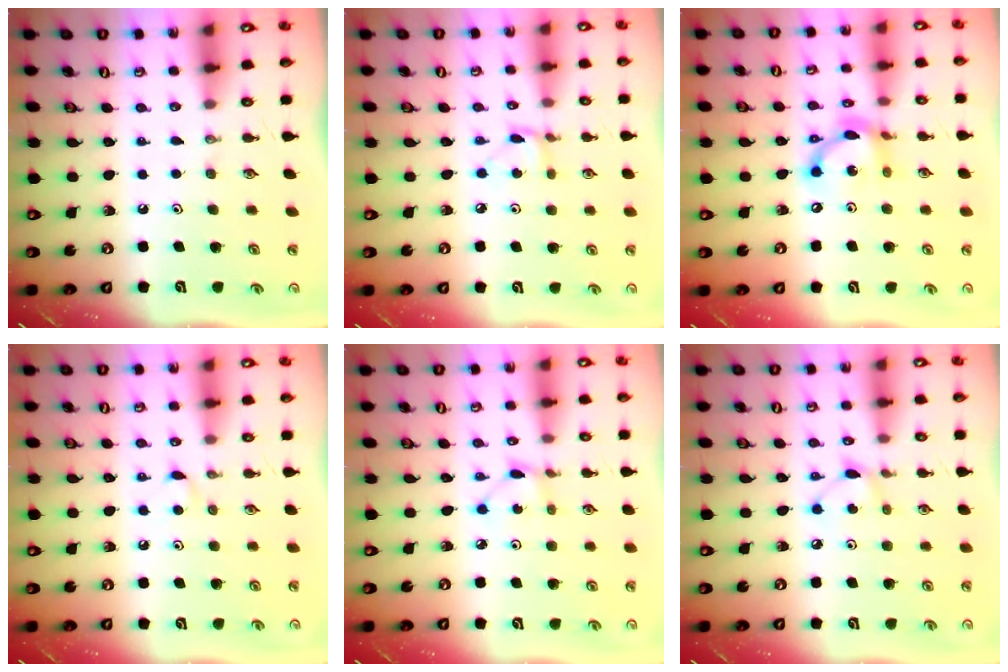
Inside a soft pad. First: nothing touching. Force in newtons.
{"total": 3.5, "press": 3.5, "slide": 0.5}
{"total": 13.0, "press": 12.9, "slide": 0.9}
{"total": 4.1, "press": 4.1, "slide": 0.5}
{"total": 1.5, "press": 1.5, "slide": 0.2}
{"total": 5.2, "press": 5.2, "slide": 0.6}